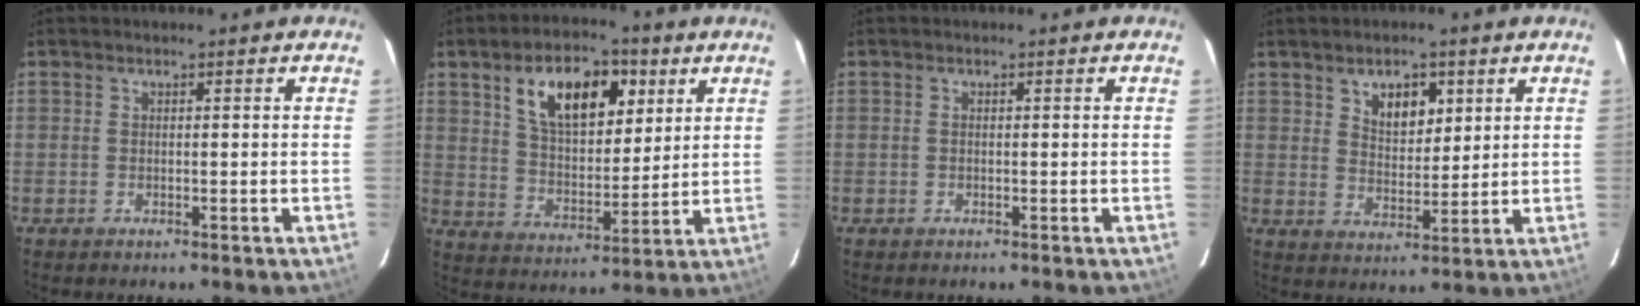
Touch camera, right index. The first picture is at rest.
{"total": 14.6, "force": [6.8, 7.5, 10.5], "torque": [-0.168, 0.018, 0.120]}
{"total": 0.0}
{"total": 6.2, "force": [3.3, 3.6, 3.8], "torque": [-0.053, 0.004, 0.060]}